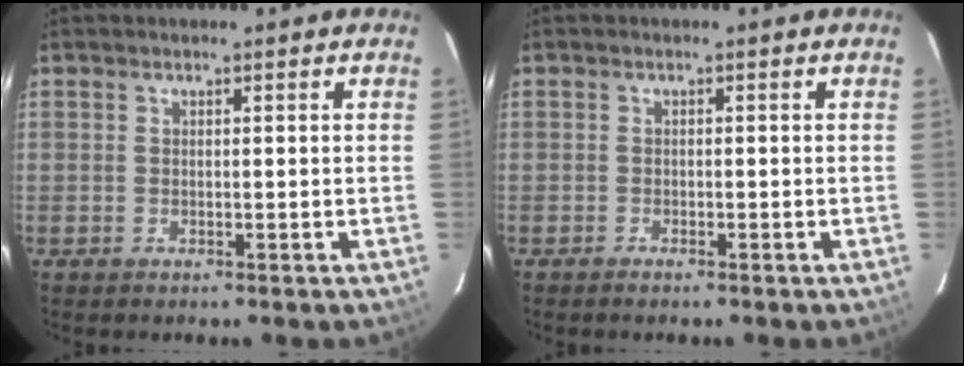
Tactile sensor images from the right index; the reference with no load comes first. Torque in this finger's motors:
{"motor_torque": [0.04, -0.01, 0.08, 0.01]}